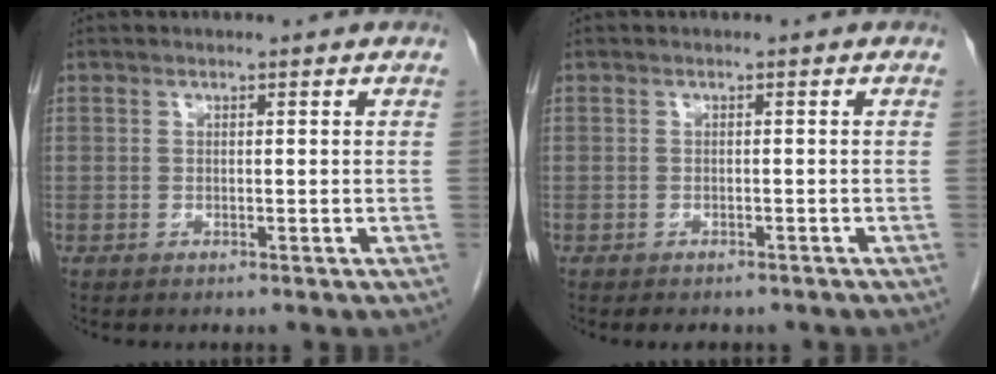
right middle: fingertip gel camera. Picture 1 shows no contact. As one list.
[{"total": 4.2, "force": [-3.6, 1.6, 1.6], "torque": [-0.018, -0.005, -0.039]}]